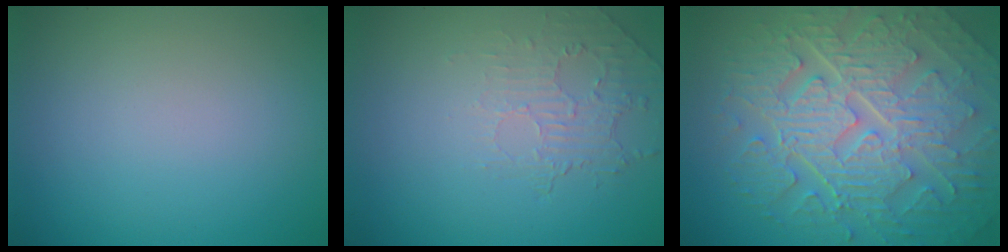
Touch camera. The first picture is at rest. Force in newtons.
{"total": 2.0, "press": 0.8, "slide": 1.8}
{"total": 10.3, "press": 7.0, "slide": 7.5}